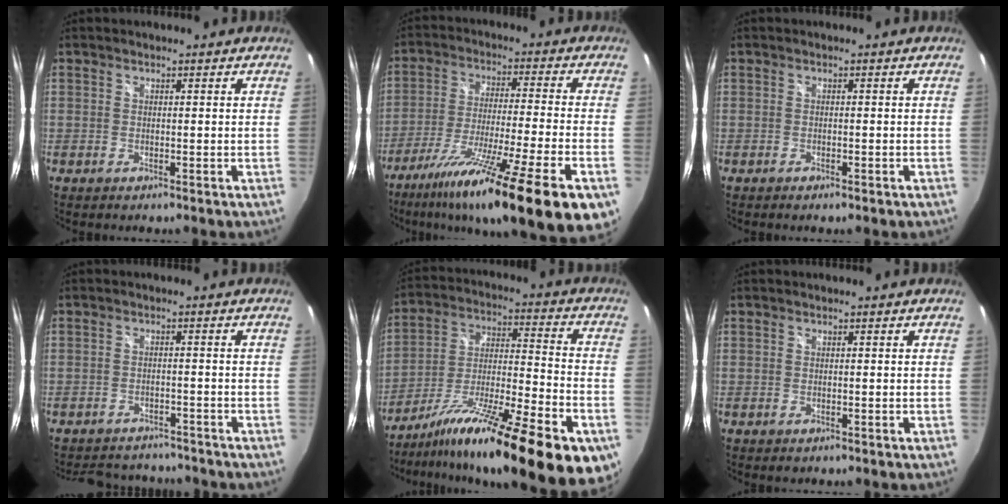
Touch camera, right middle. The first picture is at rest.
{"total": 23.5, "force": [-15.0, 0.6, 18.1], "torque": [-0.293, -0.068, -0.243]}
{"total": 1.5, "force": [-1.1, 0.6, 0.8], "torque": [-0.014, -0.006, -0.018]}
{"total": 9.6, "force": [-8.6, 3.5, 2.4], "torque": [-0.057, 0.009, -0.117]}
{"total": 27.0, "force": [-17.6, 4.9, 19.9], "torque": [-0.300, -0.034, -0.277]}
{"total": 0.0}